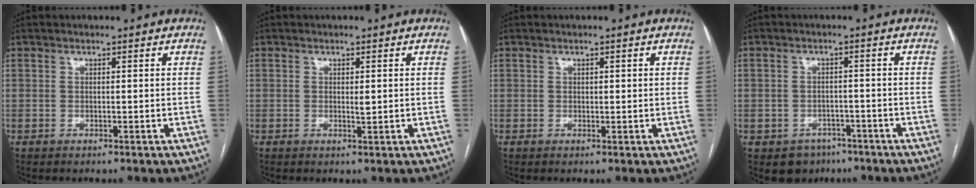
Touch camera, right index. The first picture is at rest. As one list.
[{"total": 1.0, "force": [0.2, 0.3, 0.9], "torque": [-0.016, -0.003, 0.004]}, {"total": 0.9, "force": [0.2, 0.5, 0.7], "torque": [-0.008, 0.003, 0.005]}, {"total": 5.2, "force": [-3.1, 4.1, 0.7], "torque": [-0.003, 0.011, -0.038]}]